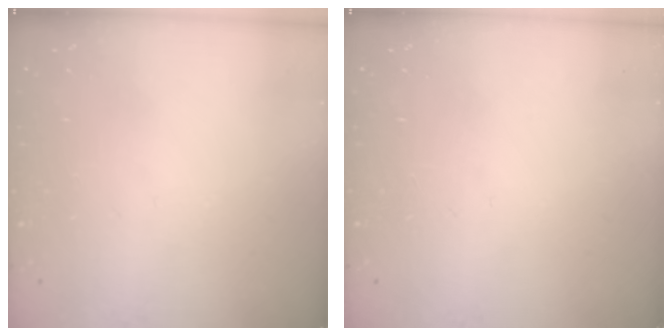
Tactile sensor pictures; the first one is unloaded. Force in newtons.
{"total": 0.0}